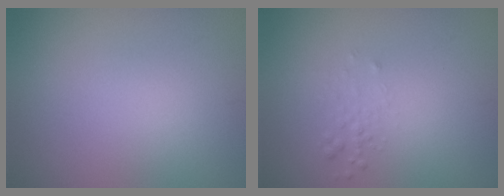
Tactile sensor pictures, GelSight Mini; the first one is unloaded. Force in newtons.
{"total": 1.0, "press": 1.0, "slide": 0.1}